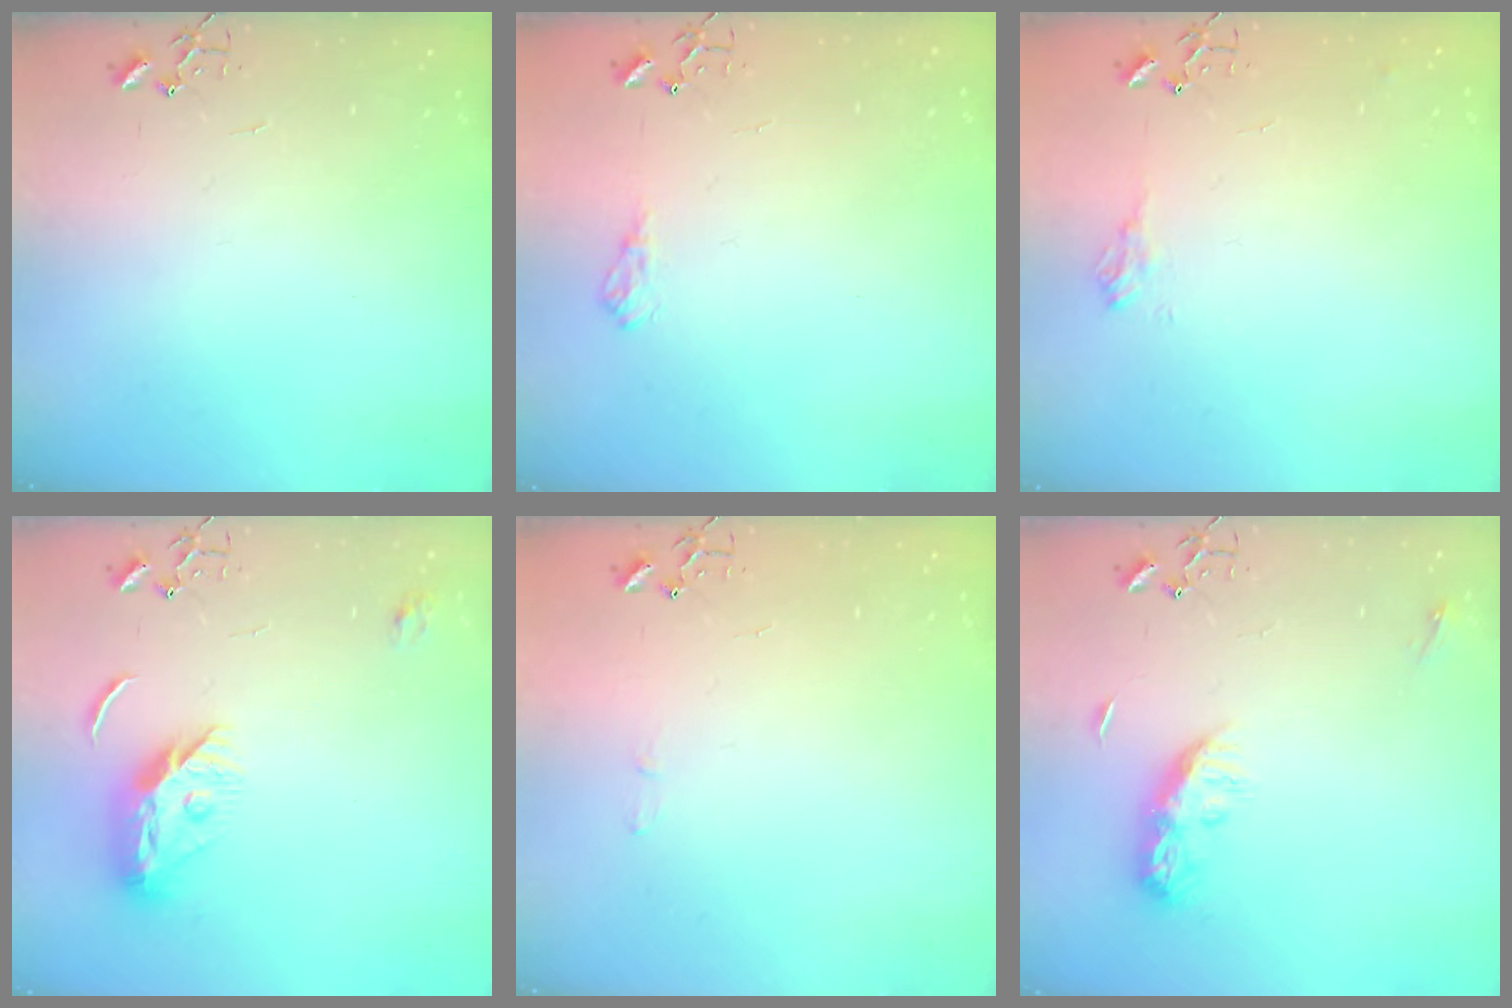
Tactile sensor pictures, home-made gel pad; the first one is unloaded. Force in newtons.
{"total": 8.2, "press": 8.2, "slide": 0.9}
{"total": 8.5, "press": 8.4, "slide": 0.8}
{"total": 11.3, "press": 11.3, "slide": 0.7}
{"total": 4.5, "press": 4.5, "slide": 0.4}
{"total": 8.7, "press": 8.7, "slide": 0.4}